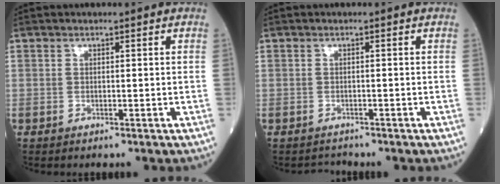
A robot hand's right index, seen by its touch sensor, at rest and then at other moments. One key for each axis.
{"total": 1.1, "fx": -1.0, "fy": 0.0, "fz": -0.4, "tx": 0.008, "ty": -0.008, "tz": -0.016}